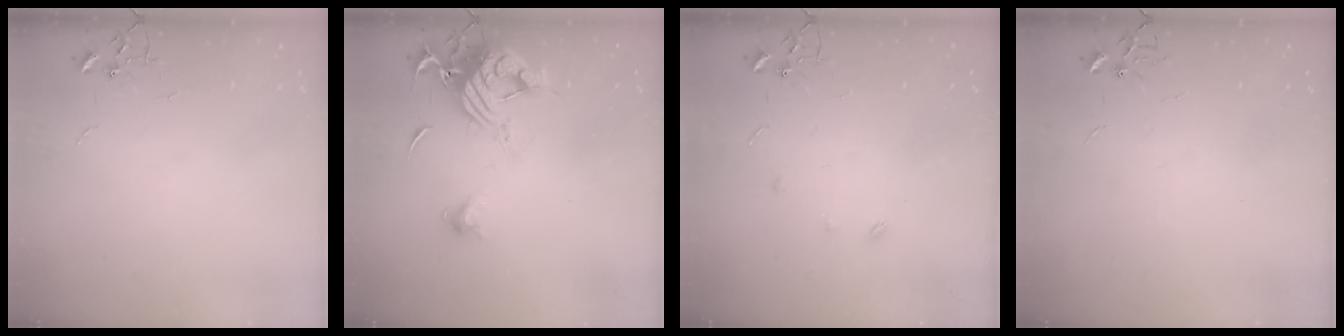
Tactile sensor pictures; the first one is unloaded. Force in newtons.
{"total": 12.5, "press": 12.4, "slide": 1.5}
{"total": 3.6, "press": 3.5, "slide": 0.7}
{"total": 0.0}